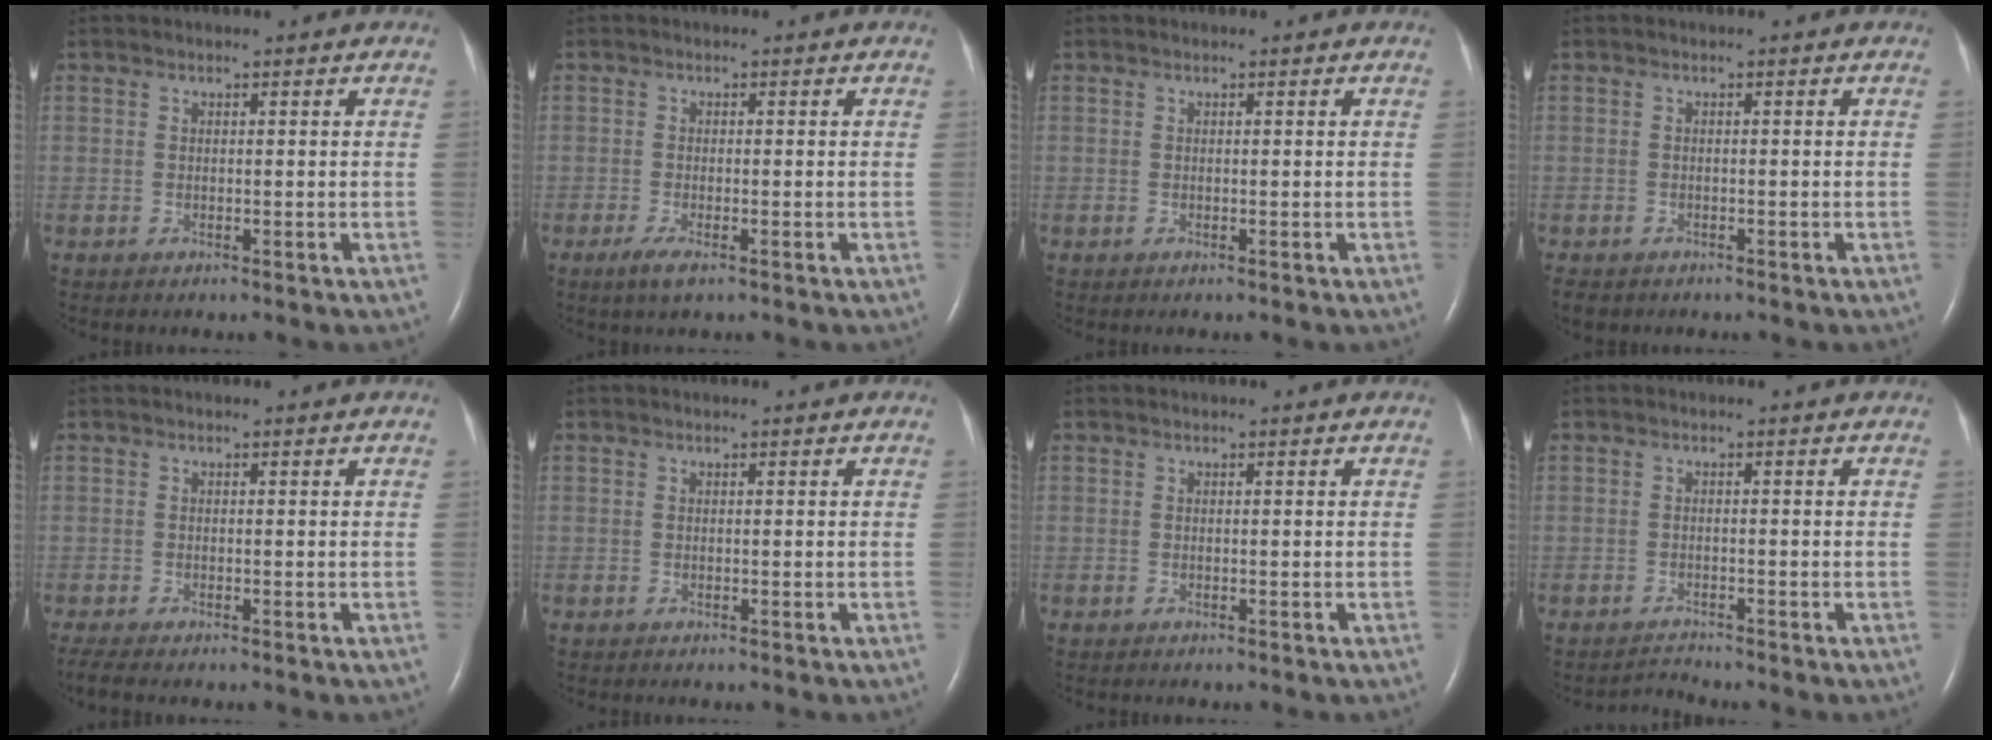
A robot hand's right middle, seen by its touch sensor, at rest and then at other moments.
{"total": 2.3, "force": [-1.4, 0.5, 1.8], "torque": [-0.045, -0.006, -0.028]}
{"total": 0.0}
{"total": 3.0, "force": [-2.4, 1.6, 0.9], "torque": [-0.016, -0.004, -0.033]}
{"total": 2.2, "force": [-1.9, 0.1, 1.1], "torque": [-0.031, -0.009, -0.036]}
{"total": 0.0}
{"total": 0.0}
{"total": 1.4, "force": [-1.2, -0.5, -0.5], "torque": [0.012, -0.014, -0.018]}